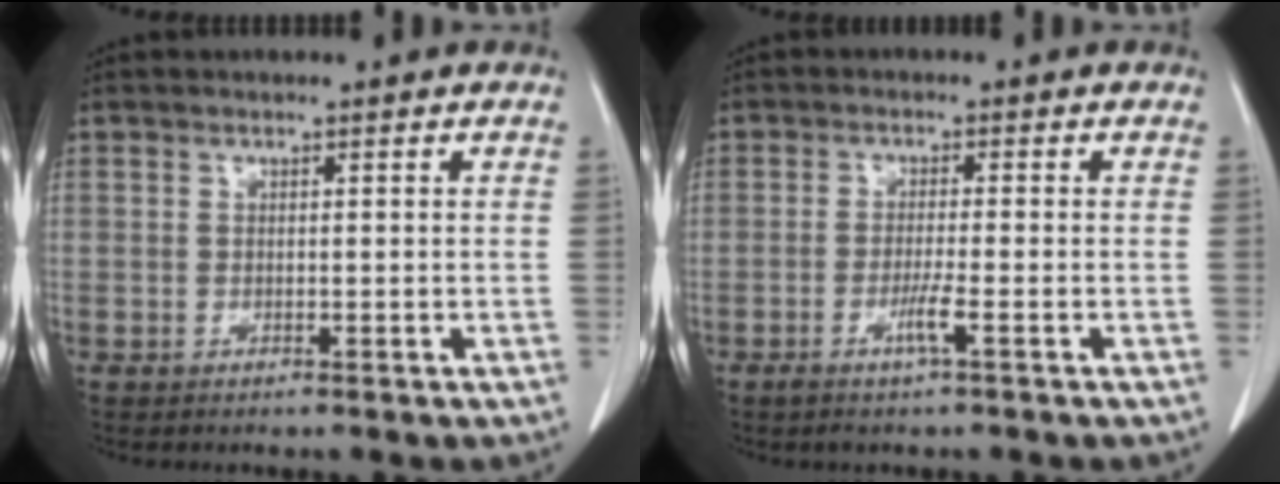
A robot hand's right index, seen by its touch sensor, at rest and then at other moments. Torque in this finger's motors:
{"motor_torque": [0.43, -0.36, 0.18, 0.09]}